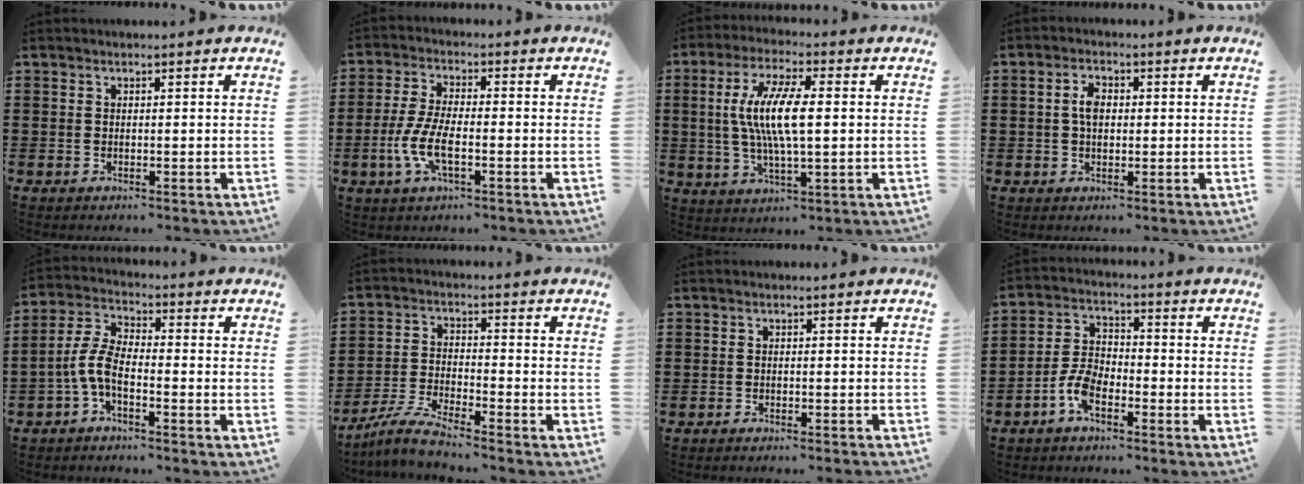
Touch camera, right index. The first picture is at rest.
{"total": 6.9, "force": [-2.3, 2.2, 6.1], "torque": [-0.143, -0.014, -0.048]}
{"total": 9.7, "force": [0.7, 2.7, 9.2], "torque": [-0.198, -0.001, 0.003]}
{"total": 3.6, "force": [0.3, 2.1, 2.9], "torque": [-0.061, 0.013, 0.004]}
{"total": 5.9, "force": [-2.6, 2.3, 4.8], "torque": [-0.126, -0.005, -0.057]}
{"total": 5.5, "force": [-5.1, -0.1, 2.1], "torque": [-0.055, -0.013, -0.101]}
{"total": 1.1, "force": [-1.1, -0.3, 0.3], "torque": [-0.005, 0.000, -0.021]}
{"total": 5.9, "force": [-3.3, 2.9, 4.0], "torque": [-0.104, 0.004, -0.070]}